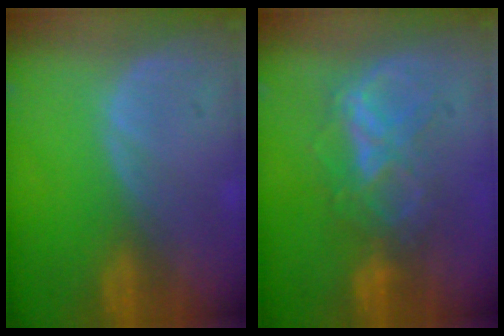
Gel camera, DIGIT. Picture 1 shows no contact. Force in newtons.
{"total": 6.6, "press": 6.4, "slide": 1.5}